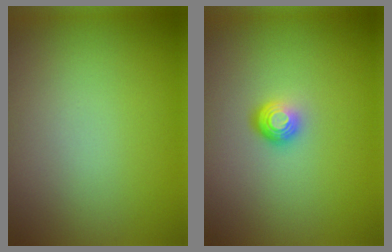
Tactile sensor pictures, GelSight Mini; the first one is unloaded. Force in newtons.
{"total": 1.8, "press": 1.2, "slide": 1.4}